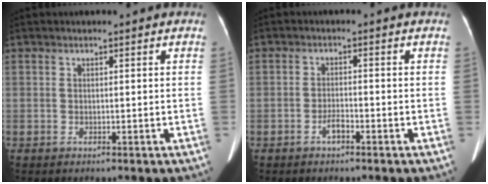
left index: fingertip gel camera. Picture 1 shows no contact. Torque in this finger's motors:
{"motor_torque": [0.27, 0.21, 0.07, 0.00]}